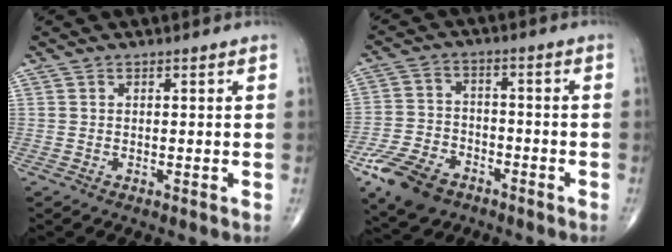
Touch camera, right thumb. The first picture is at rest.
{"total": 11.5, "force": [-6.8, 7.1, 5.9], "torque": [-0.106, 0.023, -0.124]}